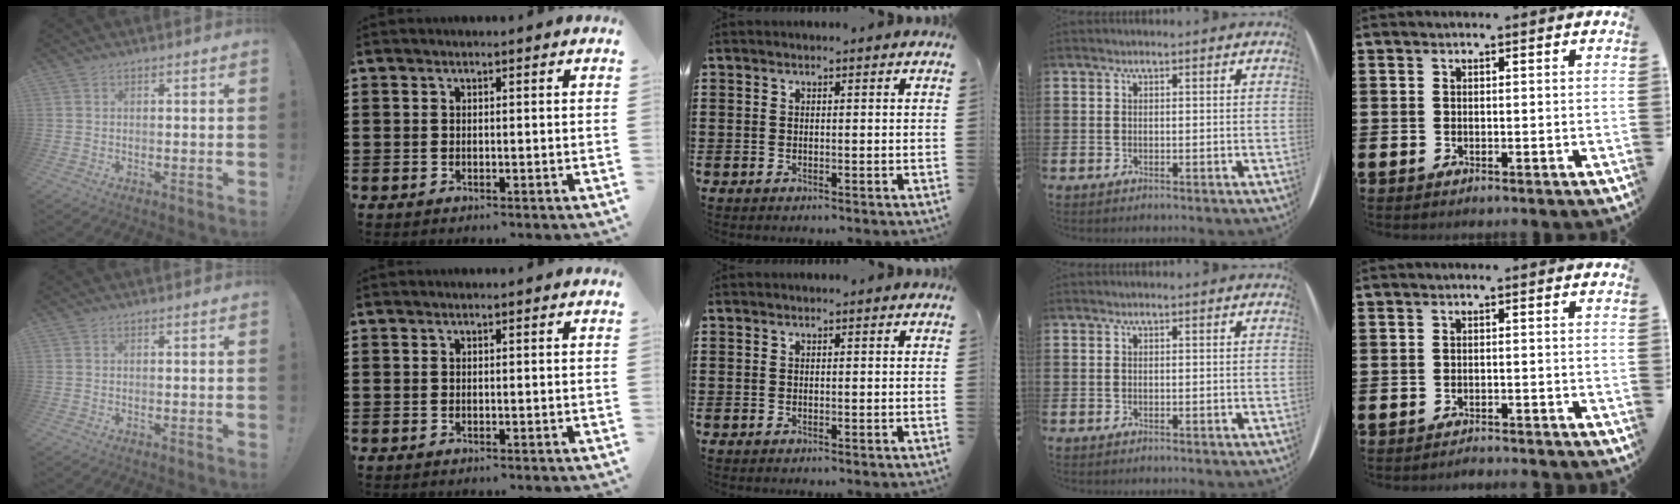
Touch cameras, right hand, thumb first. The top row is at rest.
{"little": {"total": 1.1, "force": [-1.1, -0.1, -0.1], "torque": [-0.001, 0.003, -0.023]}}